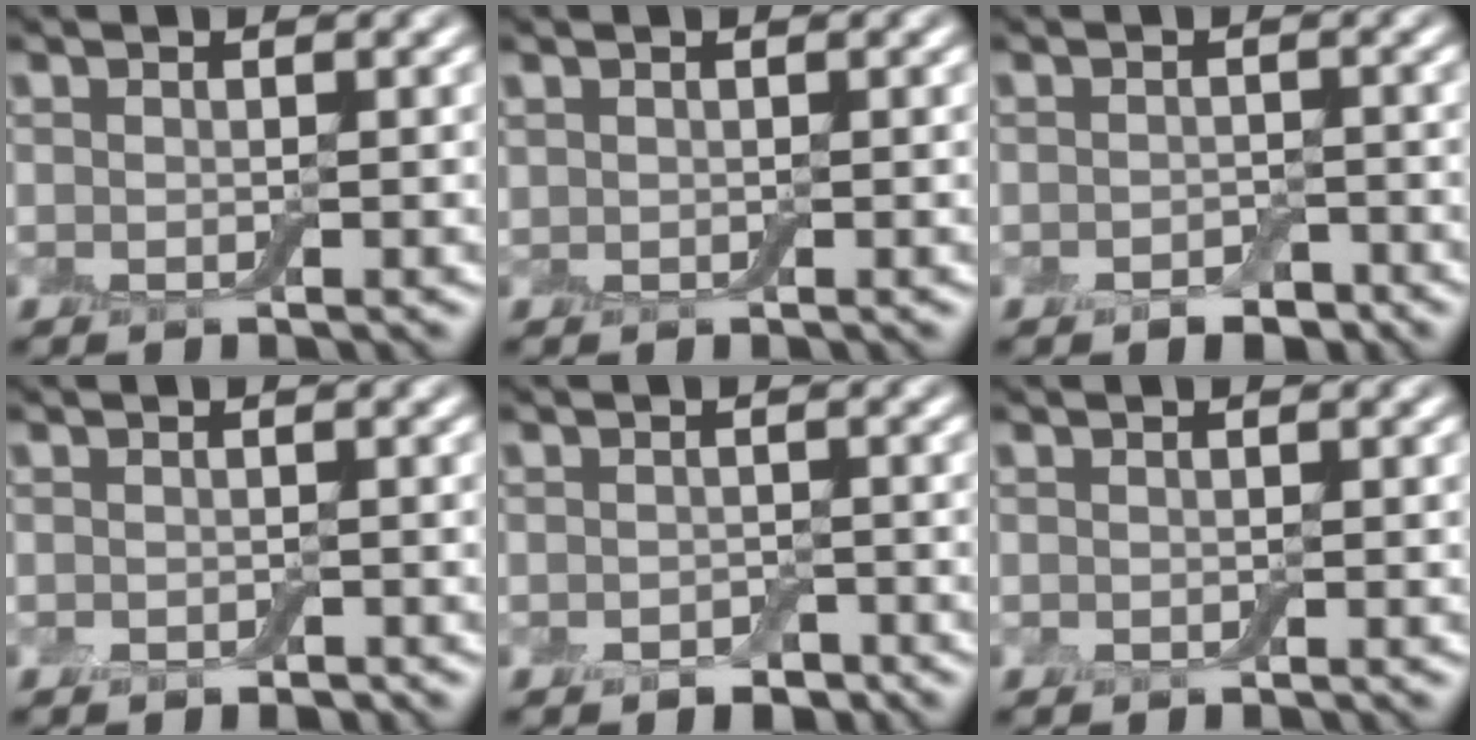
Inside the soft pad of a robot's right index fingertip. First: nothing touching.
{"total": 0.5, "force": [0.4, 0.3, 0.1], "torque": [-0.003, 0.004, 0.011]}
{"total": 2.1, "force": [-1.3, 1.2, 1.0], "torque": [-0.014, -0.001, -0.024]}
{"total": 0.8, "force": [-0.5, 0.4, 0.3], "torque": [-0.005, -0.002, -0.008]}
{"total": 1.7, "force": [-1.0, 1.1, 0.8], "torque": [-0.012, -0.003, -0.020]}
{"total": 0.0}